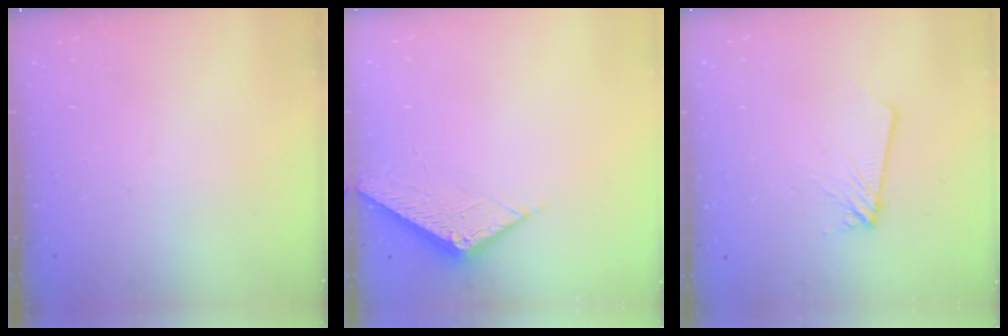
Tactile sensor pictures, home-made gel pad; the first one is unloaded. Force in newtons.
{"total": 7.4, "press": 7.4, "slide": 0.2}
{"total": 1.8, "press": 1.8, "slide": 0.1}